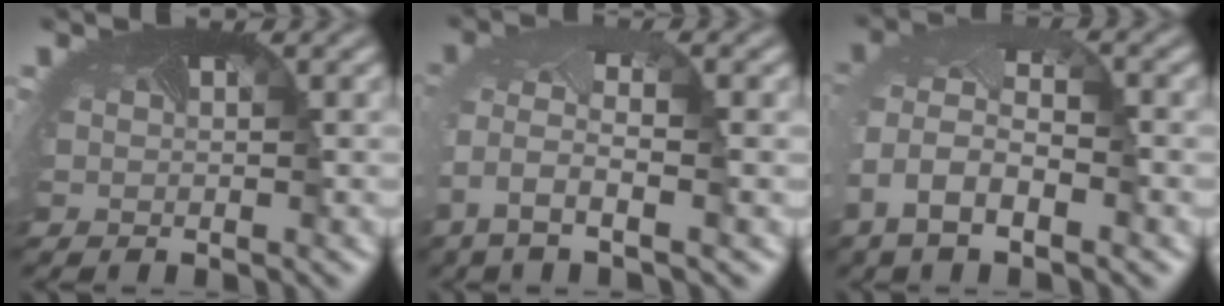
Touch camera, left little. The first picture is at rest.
{"total": 5.8, "force": [-1.8, 2.7, 4.7], "torque": [-0.130, -0.016, -0.039]}
{"total": 8.0, "force": [-2.6, 4.7, 5.9], "torque": [-0.136, -0.019, -0.037]}